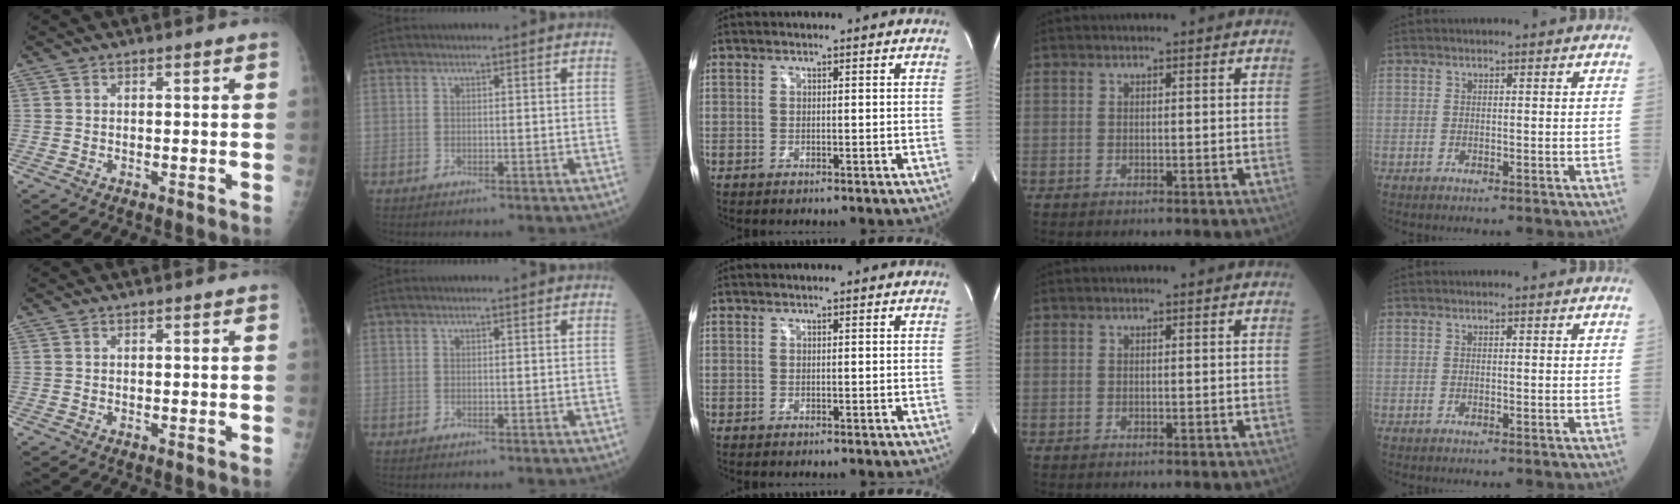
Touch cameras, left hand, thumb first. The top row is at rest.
{}